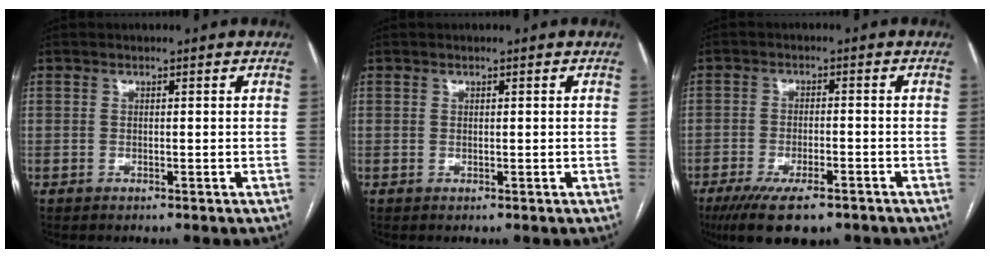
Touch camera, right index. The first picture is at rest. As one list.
[{"total": 0.0}, {"total": 10.0, "force": [-7.0, 3.0, 6.6], "torque": [-0.105, -0.015, -0.110]}]